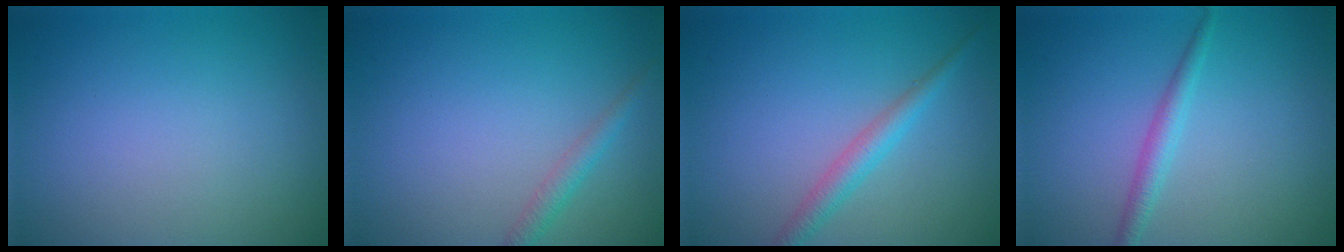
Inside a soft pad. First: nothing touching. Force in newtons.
{"total": 1.5, "press": 1.5, "slide": 0.1}
{"total": 2.4, "press": 2.4, "slide": 0.1}
{"total": 1.9, "press": 1.9, "slide": 0.1}